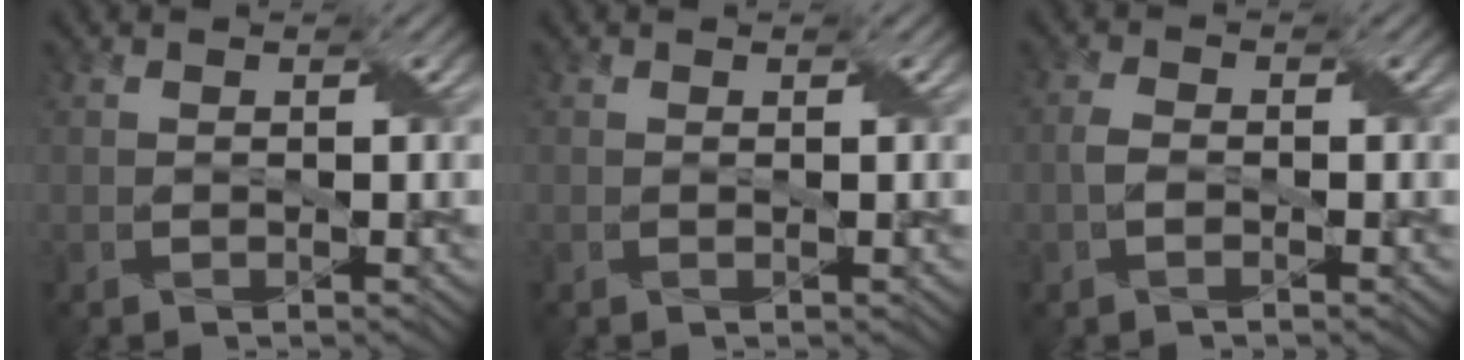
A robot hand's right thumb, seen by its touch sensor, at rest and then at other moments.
{"total": 0.0}
{"total": 1.9, "force": [-0.6, 1.0, 1.5], "torque": [-0.036, 0.005, -0.015]}